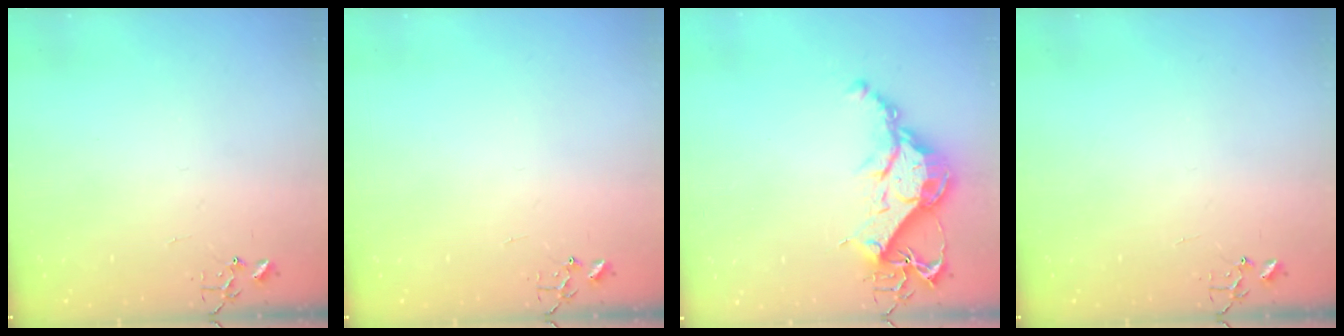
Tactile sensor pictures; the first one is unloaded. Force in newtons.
{"total": 0.0}
{"total": 13.8, "press": 13.8, "slide": 1.1}
{"total": 0.0}